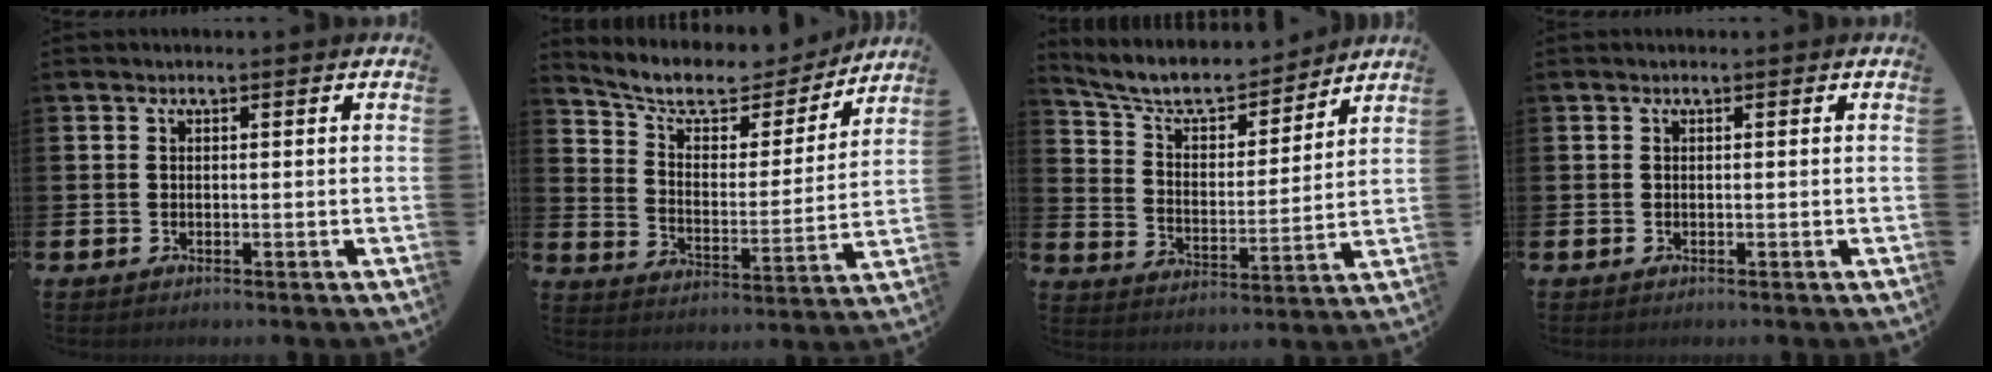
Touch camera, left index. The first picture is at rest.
{"total": 8.6, "force": [7.3, 3.2, 3.1], "torque": [-0.090, -0.049, 0.123]}
{"total": 8.0, "force": [7.3, 2.3, 2.3], "torque": [-0.075, -0.054, 0.124]}
{"total": 0.0}